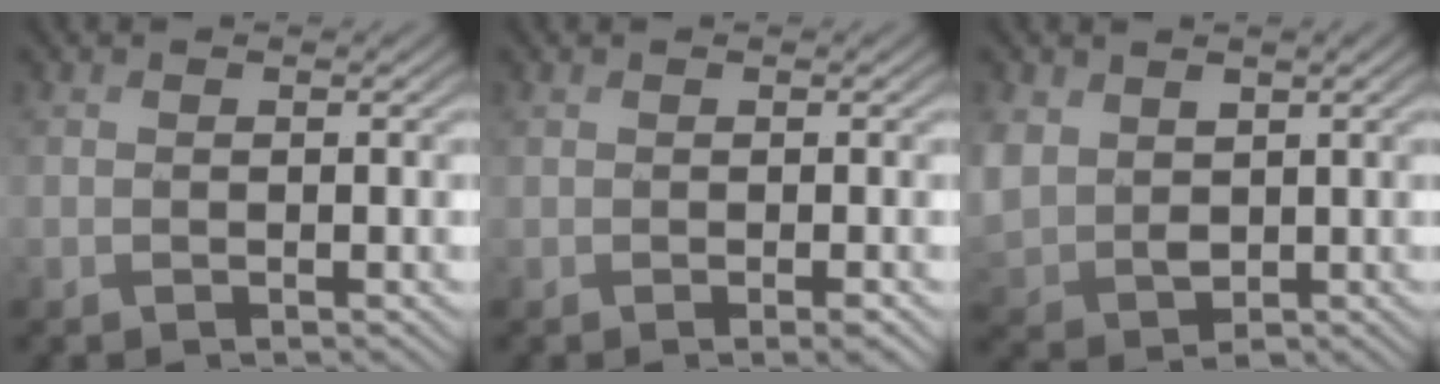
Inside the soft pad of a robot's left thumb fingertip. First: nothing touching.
{"total": 0.9, "force": [-0.2, 0.1, 0.9], "torque": [-0.015, -0.003, -0.004]}
{"total": 6.1, "force": [2.1, 4.6, 3.3], "torque": [-0.109, -0.010, 0.047]}